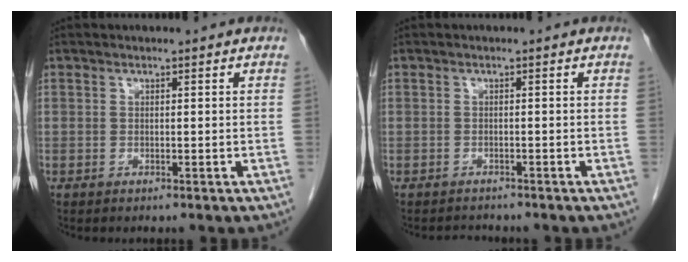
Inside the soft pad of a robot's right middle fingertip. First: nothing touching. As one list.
[{"total": 1.5, "force": [-1.4, 0.3, -0.2], "torque": [0.001, -0.006, -0.020]}]